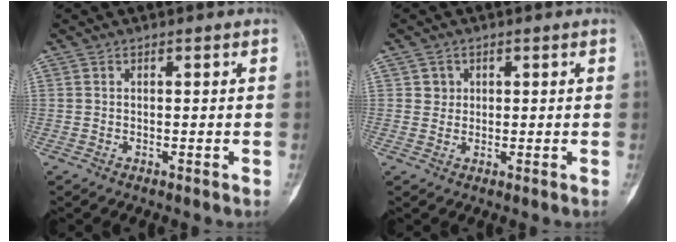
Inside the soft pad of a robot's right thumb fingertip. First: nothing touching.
{"total": 2.0, "force": [0.6, 1.9, 0.2], "torque": [0.010, 0.001, 0.005]}